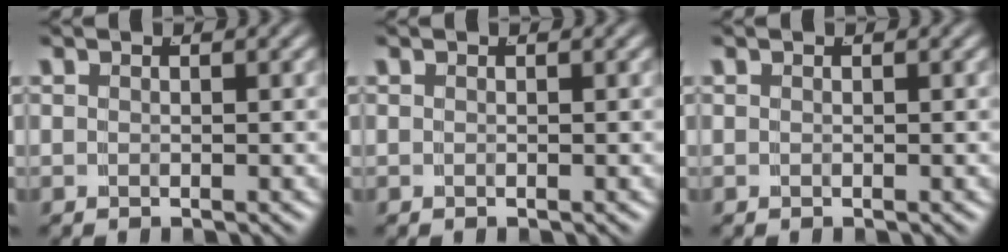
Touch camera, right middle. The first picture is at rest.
{"total": 0.0}
{"total": 0.0}